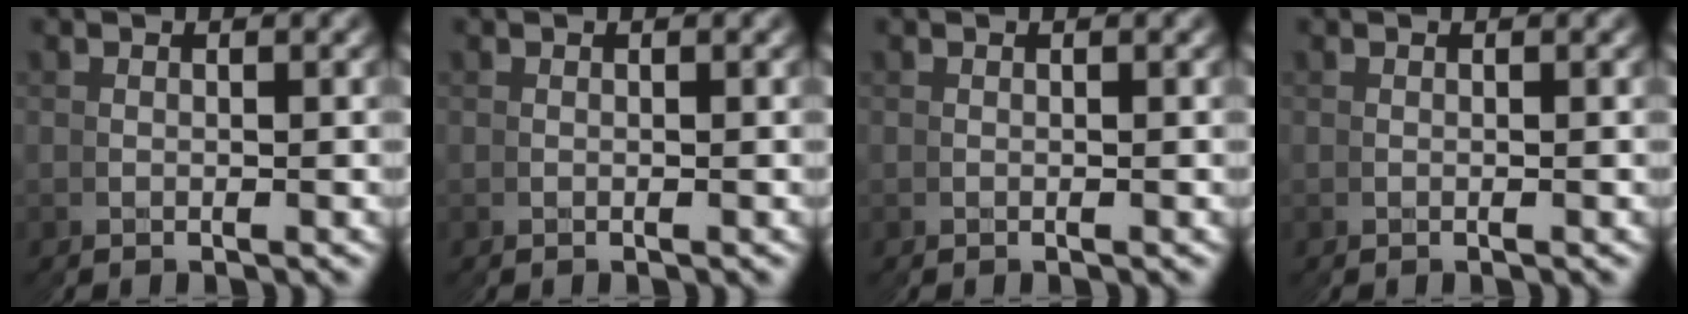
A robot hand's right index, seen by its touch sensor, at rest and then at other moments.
{"total": 0.0}
{"total": 0.0}
{"total": 0.0}